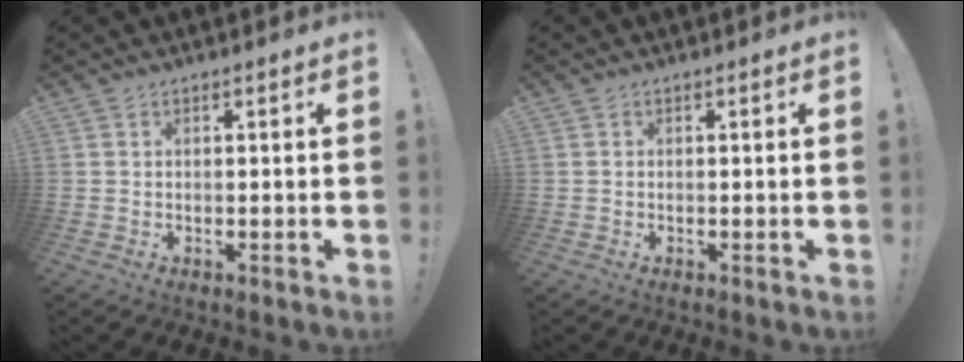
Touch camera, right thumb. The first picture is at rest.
{"total": 0.0}